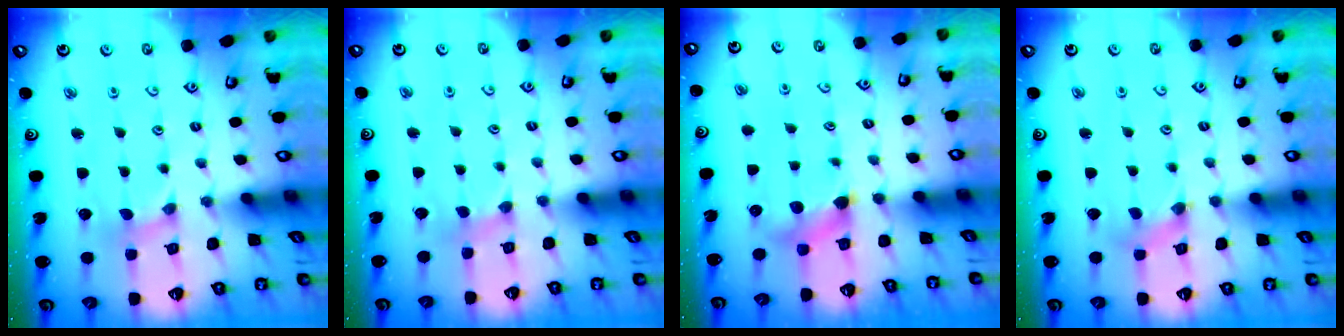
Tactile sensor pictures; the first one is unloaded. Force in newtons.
{"total": 1.9, "press": 1.9, "slide": 0.4}
{"total": 5.9, "press": 5.9, "slide": 0.7}
{"total": 2.1, "press": 2.1, "slide": 0.3}